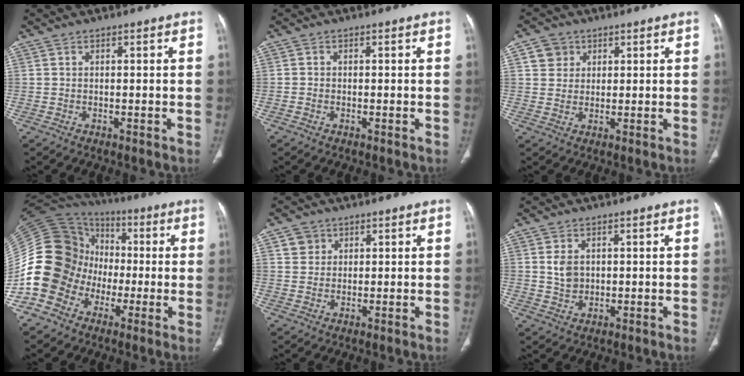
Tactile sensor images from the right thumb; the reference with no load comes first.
{"total": 0.5, "force": [-0.3, 0.4, 0.2], "torque": [-0.003, 0.001, -0.007]}
{"total": 4.2, "force": [1.7, 3.8, 0.7], "torque": [0.008, -0.004, 0.027]}
{"total": 20.0, "force": [-4.9, 17.5, 8.3], "torque": [-0.157, 0.072, -0.091]}
{"total": 3.1, "force": [1.4, 2.8, 0.4], "torque": [0.012, -0.006, 0.021]}
{"total": 3.7, "force": [0.7, 2.8, 2.3], "torque": [-0.030, -0.007, 0.019]}